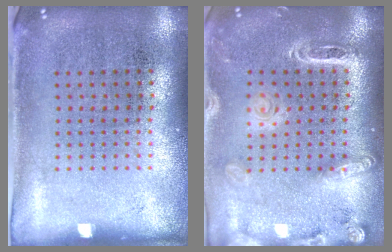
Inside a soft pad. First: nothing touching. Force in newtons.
{"total": 1.9, "press": 1.8, "slide": 0.7}